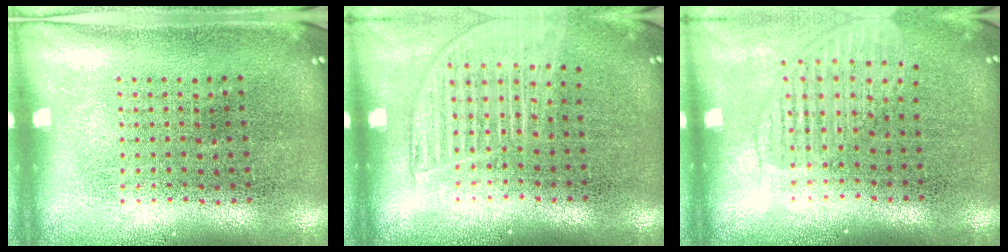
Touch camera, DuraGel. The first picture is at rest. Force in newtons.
{"total": 1.4, "press": 1.3, "slide": 0.6}
{"total": 1.6, "press": 1.5, "slide": 0.8}